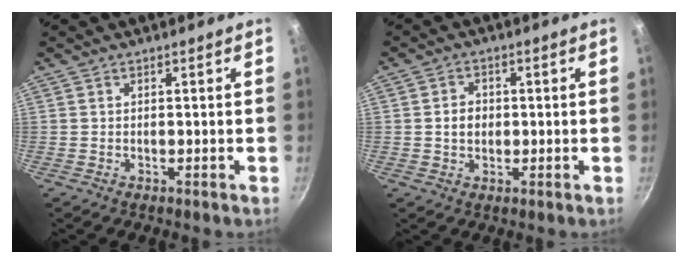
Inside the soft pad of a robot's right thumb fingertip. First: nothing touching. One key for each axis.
{"total": 3.9, "fx": 0.0, "fy": 3.2, "fz": 2.2, "tx": -0.022, "ty": 0.007, "tz": -0.002}